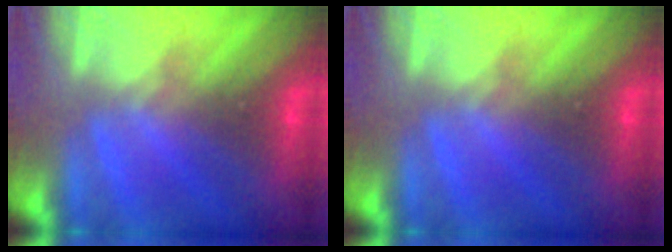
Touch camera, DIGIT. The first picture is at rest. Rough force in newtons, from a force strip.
{"total": 0.0}